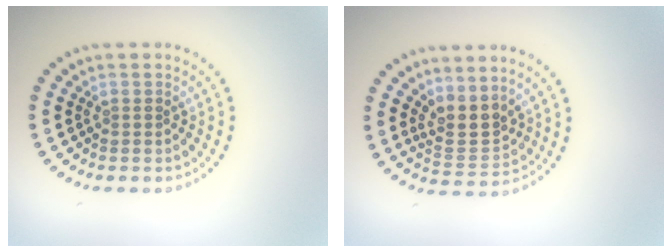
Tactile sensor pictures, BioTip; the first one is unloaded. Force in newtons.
{"total": 3.0, "press": 2.4, "slide": 1.7}